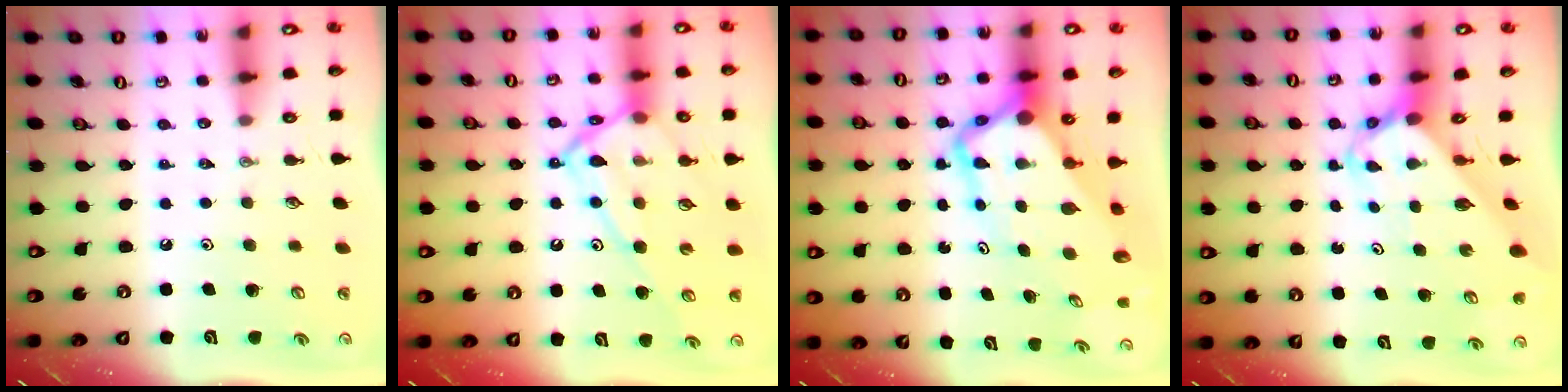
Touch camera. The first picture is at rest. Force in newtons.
{"total": 15.4, "press": 15.3, "slide": 1.1}
{"total": 10.3, "press": 10.3, "slide": 1.1}
{"total": 3.9, "press": 3.9, "slide": 0.2}